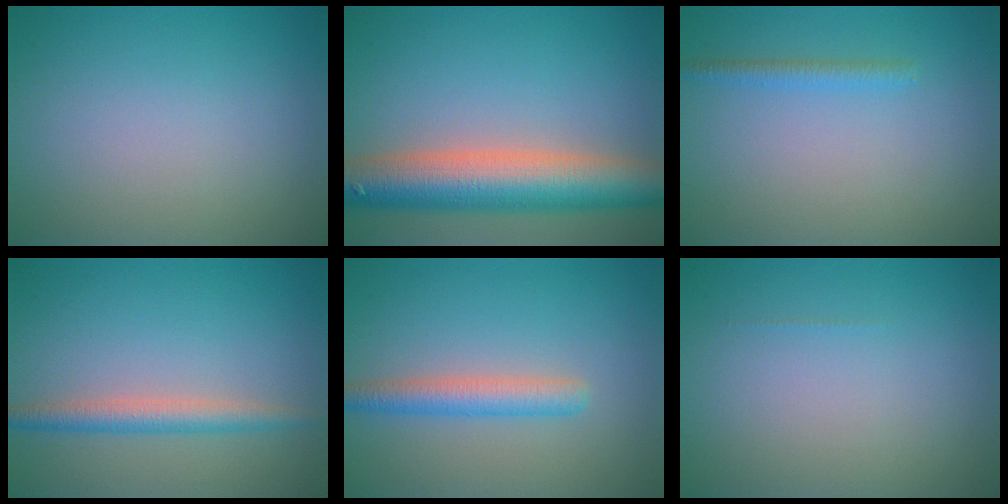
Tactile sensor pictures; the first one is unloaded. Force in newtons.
{"total": 9.4, "press": 9.4, "slide": 0.5}
{"total": 1.3, "press": 1.3, "slide": 0.1}
{"total": 2.7, "press": 2.7, "slide": 0.0}
{"total": 3.0, "press": 3.0, "slide": 0.1}
{"total": 0.0}